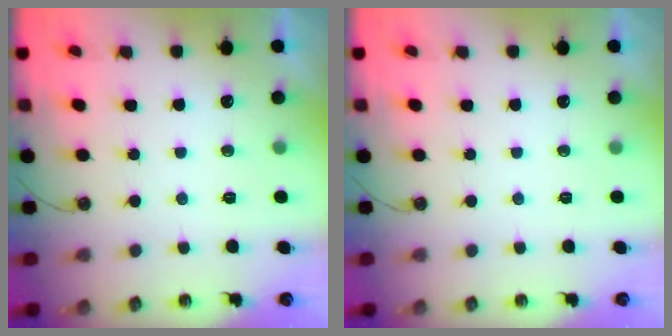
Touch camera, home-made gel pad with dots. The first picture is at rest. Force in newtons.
{"total": 0.0}